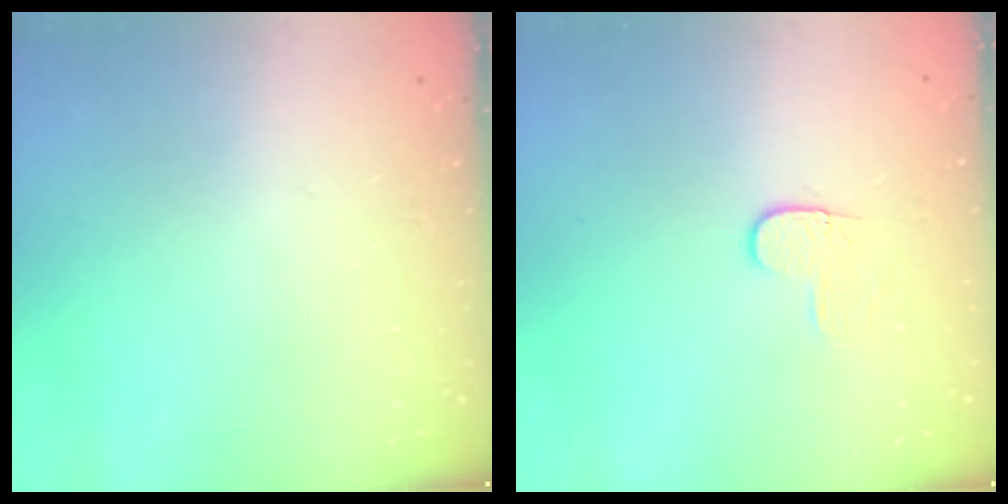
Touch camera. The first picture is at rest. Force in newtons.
{"total": 3.8, "press": 3.8, "slide": 0.5}